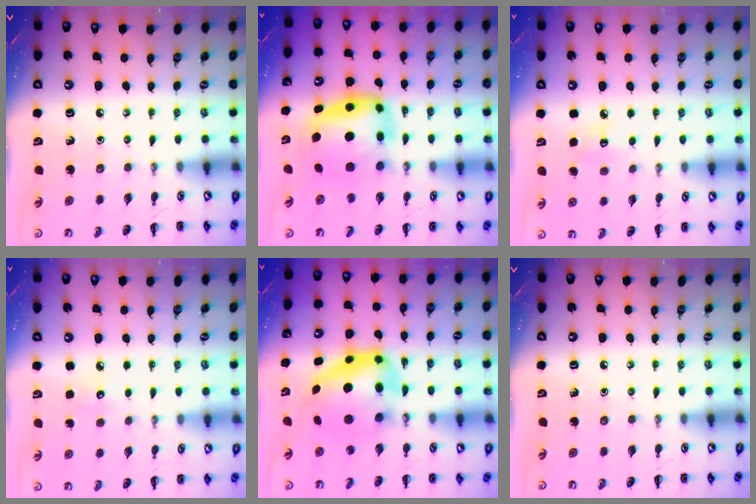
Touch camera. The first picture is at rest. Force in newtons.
{"total": 6.0, "press": 5.9, "slide": 1.4}
{"total": 5.9, "press": 5.7, "slide": 1.5}
{"total": 3.7, "press": 3.5, "slide": 0.9}
{"total": 7.9, "press": 7.7, "slide": 1.7}
{"total": 0.0}